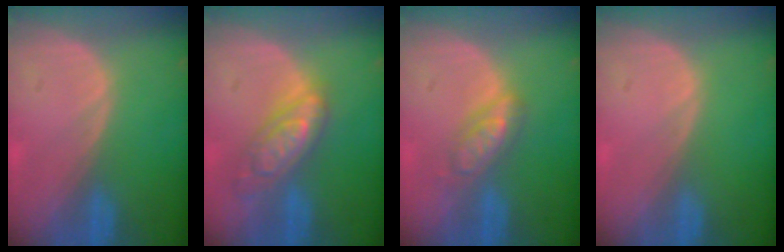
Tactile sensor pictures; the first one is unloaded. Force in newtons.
{"total": 7.1, "press": 7.0, "slide": 0.6}
{"total": 4.5, "press": 4.5, "slide": 0.6}
{"total": 0.0}